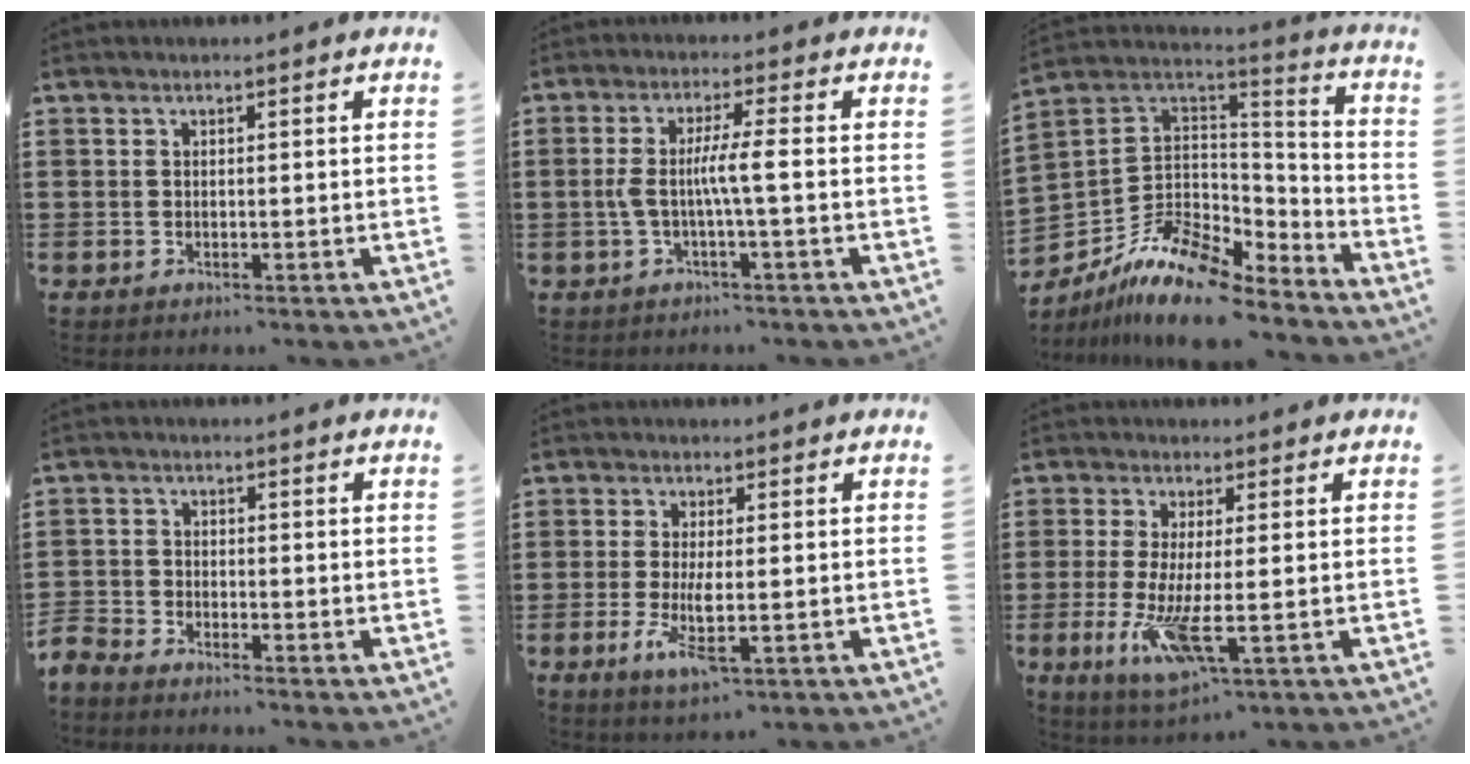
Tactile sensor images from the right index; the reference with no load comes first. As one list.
[{"total": 5.2, "force": [-0.6, -0.2, 5.1], "torque": [-0.110, -0.010, -0.022]}, {"total": 11.6, "force": [-8.5, 5.3, 5.7], "torque": [-0.125, 0.017, -0.161]}, {"total": 2.8, "force": [-2.8, 0.2, -0.2], "torque": [-0.011, -0.004, -0.064]}, {"total": 5.4, "force": [-1.3, 1.4, 5.1], "torque": [-0.114, -0.017, -0.028]}, {"total": 8.2, "force": [-1.8, 1.3, 7.9], "torque": [-0.173, -0.030, -0.031]}]